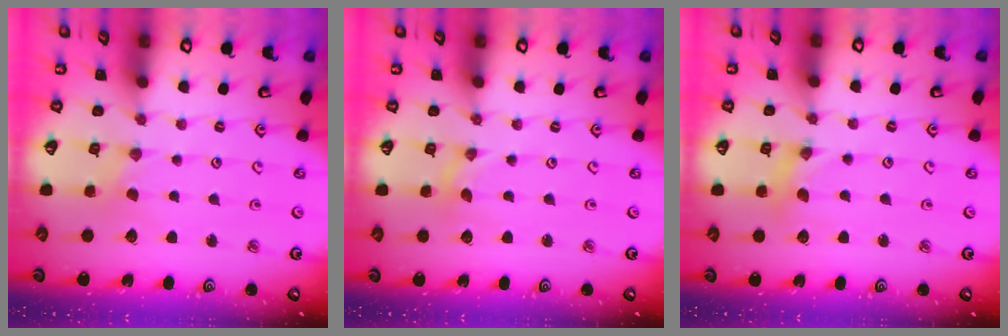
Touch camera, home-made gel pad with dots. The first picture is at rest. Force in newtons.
{"total": 0.0}
{"total": 1.7, "press": 1.7, "slide": 0.2}